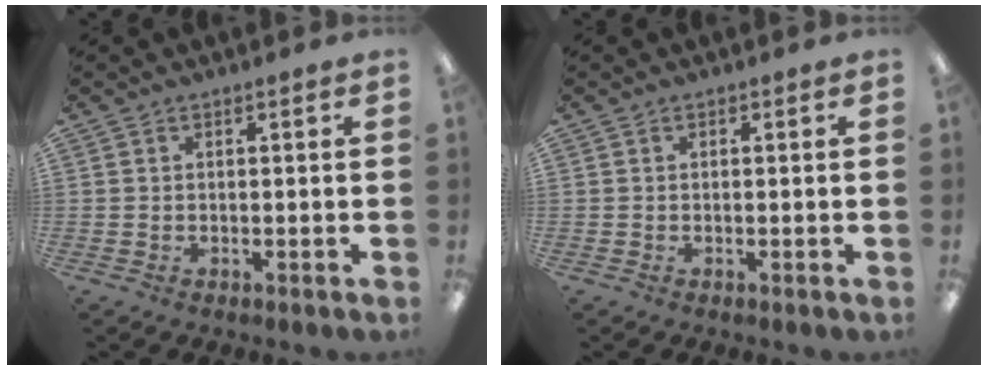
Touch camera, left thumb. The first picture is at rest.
{"total": 0.0}